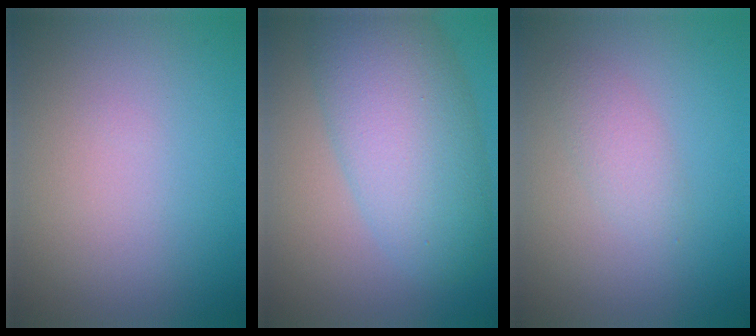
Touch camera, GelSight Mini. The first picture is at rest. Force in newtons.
{"total": 8.6, "press": 8.6, "slide": 0.7}
{"total": 1.7, "press": 1.7, "slide": 0.1}